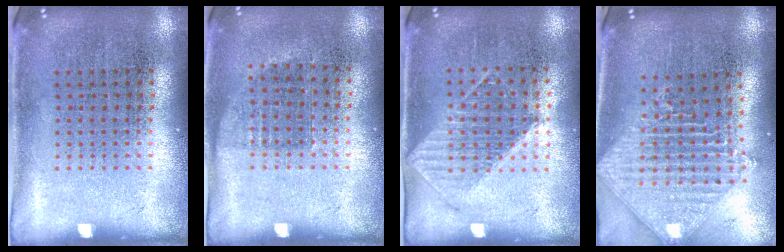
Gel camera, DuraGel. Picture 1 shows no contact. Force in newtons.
{"total": 0.7, "press": 0.7, "slide": 0.3}
{"total": 1.1, "press": 1.0, "slide": 0.4}
{"total": 2.0, "press": 1.7, "slide": 1.1}